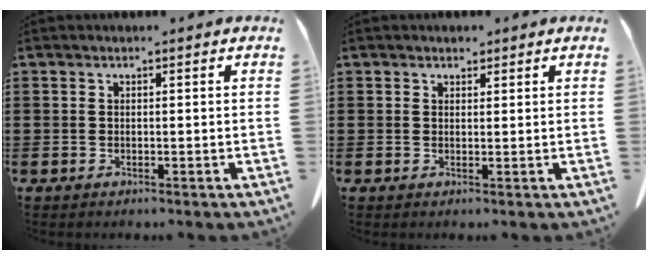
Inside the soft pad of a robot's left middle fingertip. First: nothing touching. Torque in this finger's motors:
{"motor_torque": [1.23, 0.91, 0.00, 0.00]}